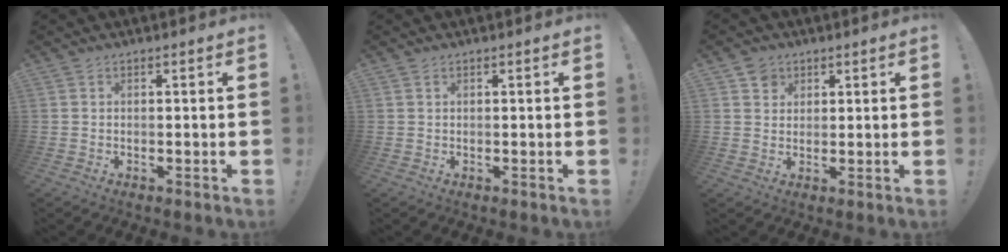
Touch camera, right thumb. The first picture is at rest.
{"total": 0.7, "force": [0.5, 0.5, 0.2], "torque": [-0.004, 0.001, 0.008]}
{"total": 4.4, "force": [2.3, 3.7, 0.7], "torque": [-0.011, -0.007, 0.043]}